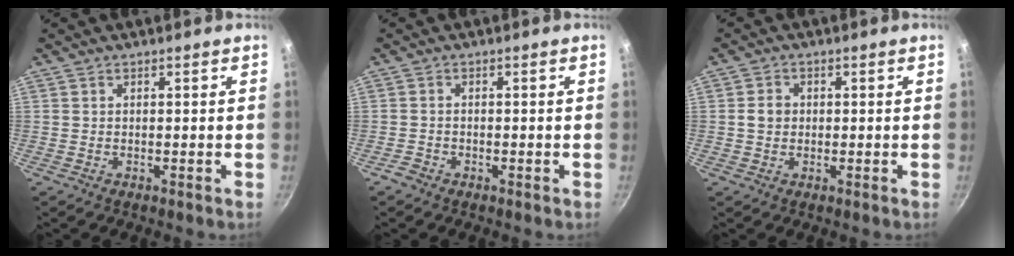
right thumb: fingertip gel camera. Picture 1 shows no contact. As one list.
[{"total": 1.7, "force": [-1.2, 1.1, 0.5], "torque": [-0.010, 0.012, -0.024]}, {"total": 2.9, "force": [0.0, 2.5, 1.5], "torque": [-0.015, 0.007, -0.003]}]